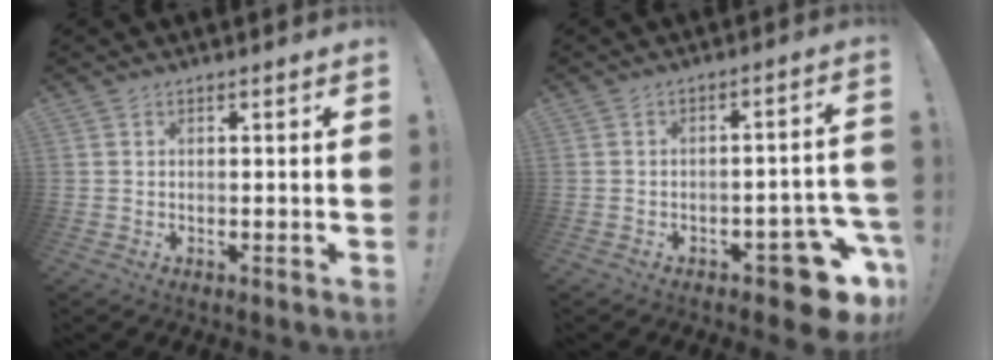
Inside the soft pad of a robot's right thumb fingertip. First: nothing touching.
{"total": 10.0, "force": [-6.4, 3.7, 6.7], "torque": [-0.060, 0.041, -0.106]}